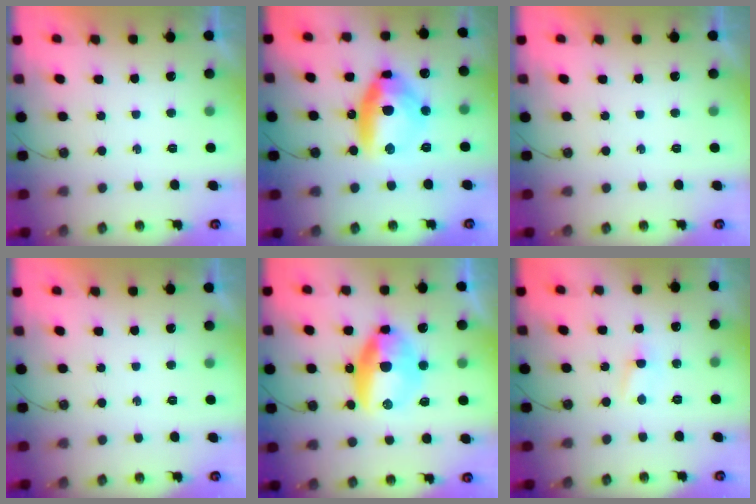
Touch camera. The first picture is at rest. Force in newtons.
{"total": 13.7, "press": 13.5, "slide": 2.0}
{"total": 0.0}
{"total": 0.0}
{"total": 12.7, "press": 12.7, "slide": 0.5}
{"total": 2.8, "press": 2.8, "slide": 0.3}